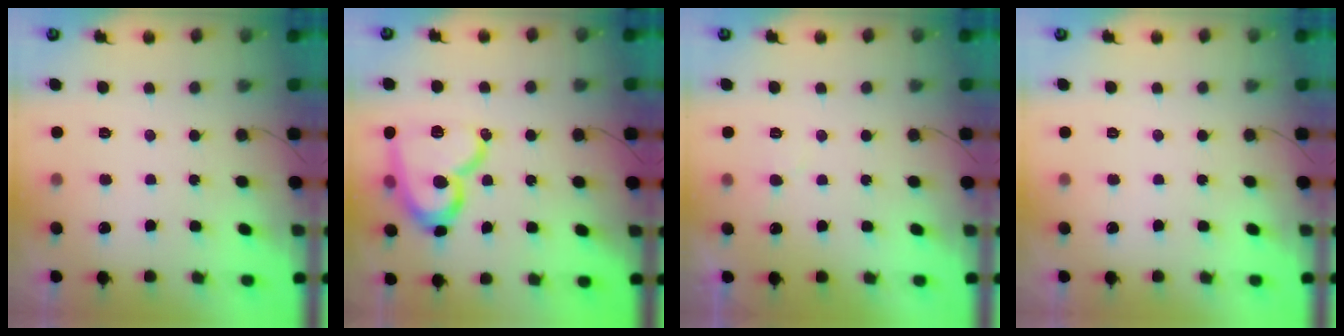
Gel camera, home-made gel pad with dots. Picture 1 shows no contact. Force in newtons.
{"total": 17.0, "press": 17.0, "slide": 1.4}
{"total": 4.4, "press": 4.3, "slide": 0.3}
{"total": 0.0}